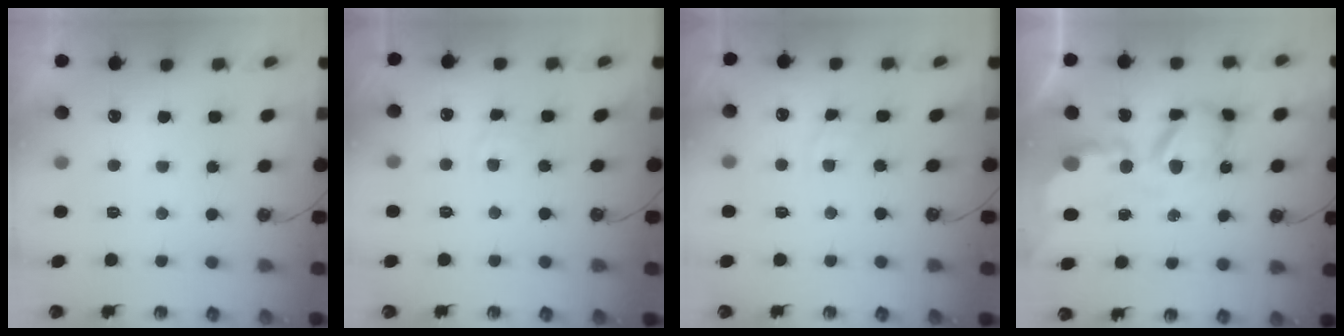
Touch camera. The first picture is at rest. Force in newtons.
{"total": 1.7, "press": 1.7, "slide": 0.3}
{"total": 3.1, "press": 3.1, "slide": 0.5}
{"total": 11.5, "press": 11.5, "slide": 0.9}